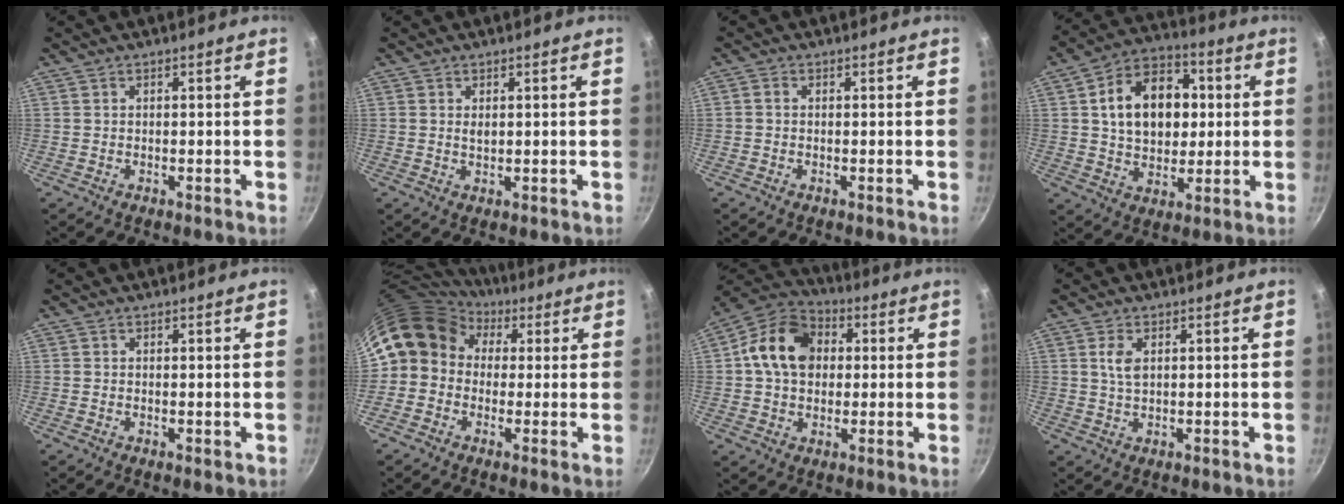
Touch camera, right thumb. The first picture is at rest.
{"total": 1.5, "force": [0.4, 0.9, 1.1], "torque": [-0.018, -0.002, 0.009]}
{"total": 1.0, "force": [-0.1, 0.9, 0.6], "torque": [-0.012, 0.005, -0.003]}
{"total": 16.7, "force": [2.7, 11.9, 11.4], "torque": [-0.143, 0.016, 0.037]}
{"total": 0.0}
{"total": 11.1, "force": [2.8, 9.5, 5.1], "torque": [-0.069, 0.018, 0.028]}
{"total": 13.8, "force": [2.0, 10.6, 8.6], "torque": [-0.121, 0.021, 0.016]}
{"total": 2.7, "force": [1.0, 1.4, 2.0], "torque": [-0.038, -0.007, 0.021]}